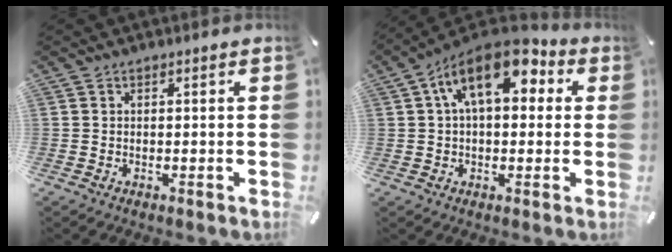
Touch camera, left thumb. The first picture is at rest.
{"total": 13.7, "force": [5.3, 7.3, 10.4], "torque": [-0.167, -0.006, 0.090]}